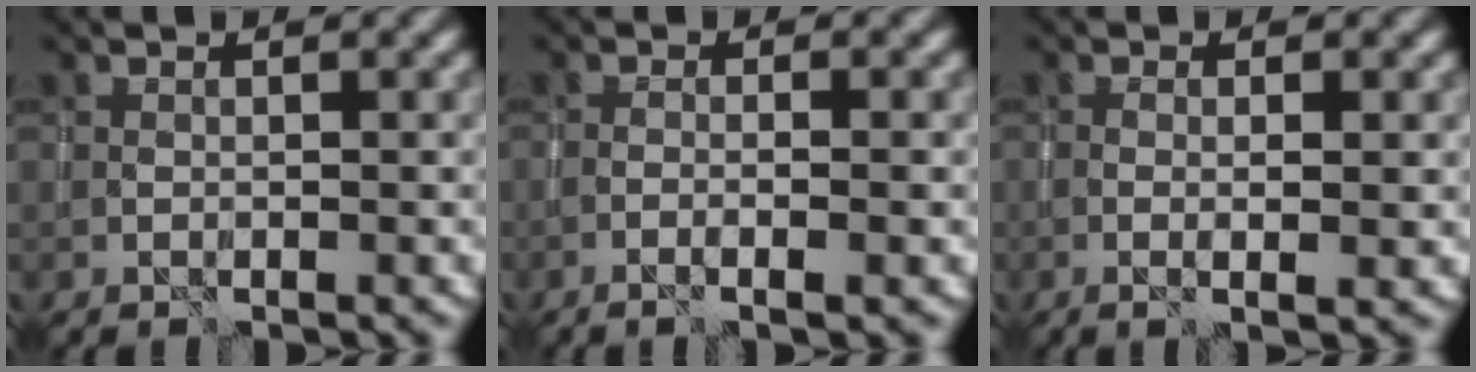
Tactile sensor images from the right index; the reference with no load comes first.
{"total": 2.0, "force": [-0.9, 0.1, 1.8], "torque": [-0.031, 0.007, -0.020]}
{"total": 2.4, "force": [-0.2, 0.2, 2.4], "torque": [-0.042, -0.003, -0.004]}